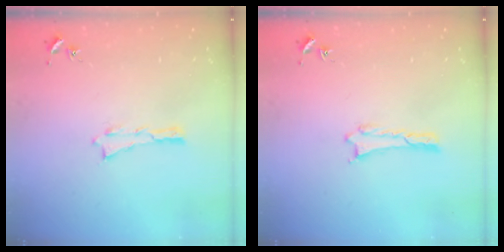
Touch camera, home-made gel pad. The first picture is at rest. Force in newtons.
{"total": 0.0}